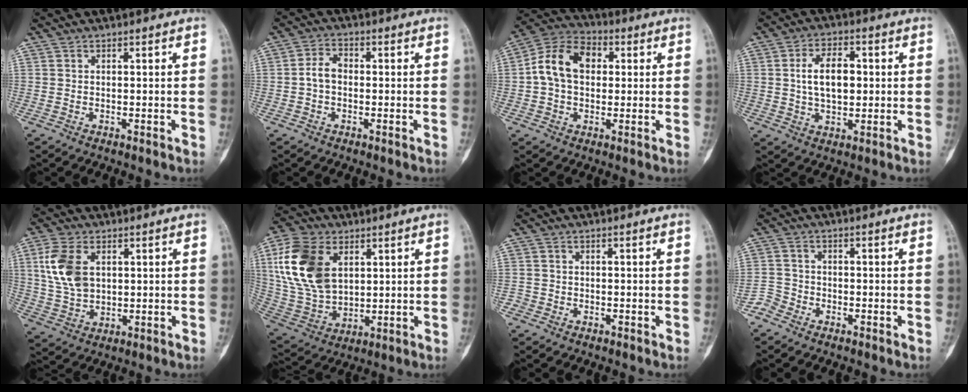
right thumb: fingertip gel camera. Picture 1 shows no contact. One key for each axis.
{"total": 3.9, "fx": -0.5, "fy": 2.7, "fz": 2.7, "tx": -0.047, "ty": 0.016, "tz": -0.017}
{"total": 11.7, "fx": 1.4, "fy": 8.3, "fz": 8.1, "tx": -0.133, "ty": 0.029, "tz": 0.015}
{"total": 9.0, "fx": 0.9, "fy": 5.3, "fz": 7.3, "tx": -0.114, "ty": 0.007, "tz": 0.017}
{"total": 10.4, "fx": 2.7, "fy": 6.7, "fz": 7.4, "tx": -0.149, "ty": -0.003, "tz": 0.059}
{"total": 17.7, "fx": 5.3, "fy": 11.5, "fz": 12.4, "tx": -0.239, "ty": -0.010, "tz": 0.111}
{"total": 1.4, "fx": -0.8, "fy": 1.1, "fz": -0.1, "tx": 0.002, "ty": 0.006, "tz": -0.022}
{"total": 3.0, "fx": -2.4, "fy": 1.8, "fz": 0.0, "tx": 0.005, "ty": 0.005, "tz": -0.058}